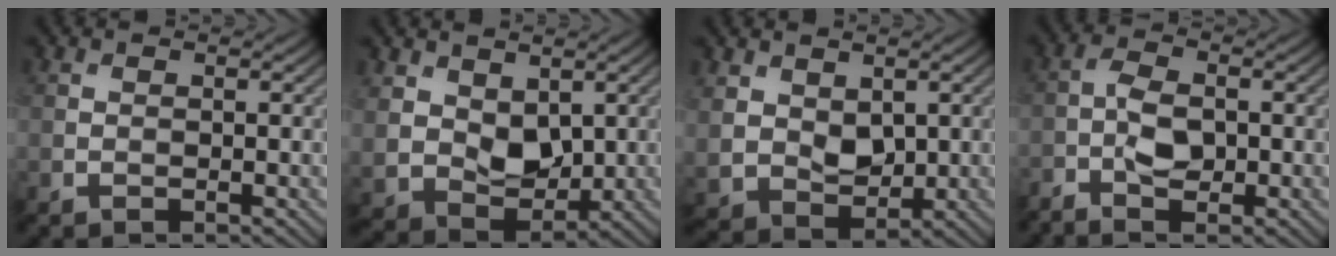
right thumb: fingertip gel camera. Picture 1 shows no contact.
{"total": 6.5, "force": [2.2, 4.5, 4.0], "torque": [-0.100, -0.015, 0.046]}
{"total": 5.1, "force": [1.8, 3.7, 3.0], "torque": [-0.078, -0.010, 0.041]}
{"total": 3.8, "force": [-1.5, 1.7, 3.0], "torque": [-0.064, 0.004, -0.037]}